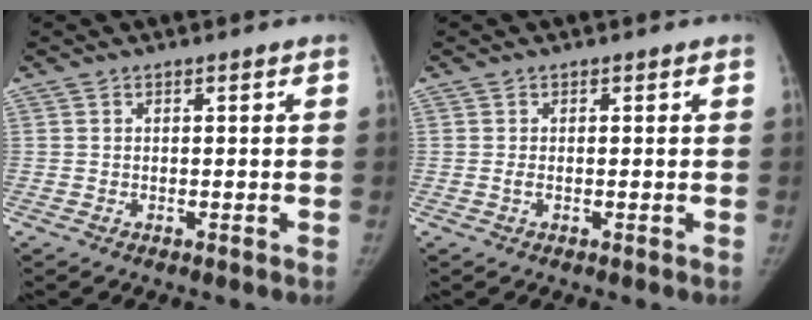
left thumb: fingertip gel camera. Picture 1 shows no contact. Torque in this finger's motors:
{"motor_torque": [-0.06, 0.05, -0.07, 0.32, 0.06]}